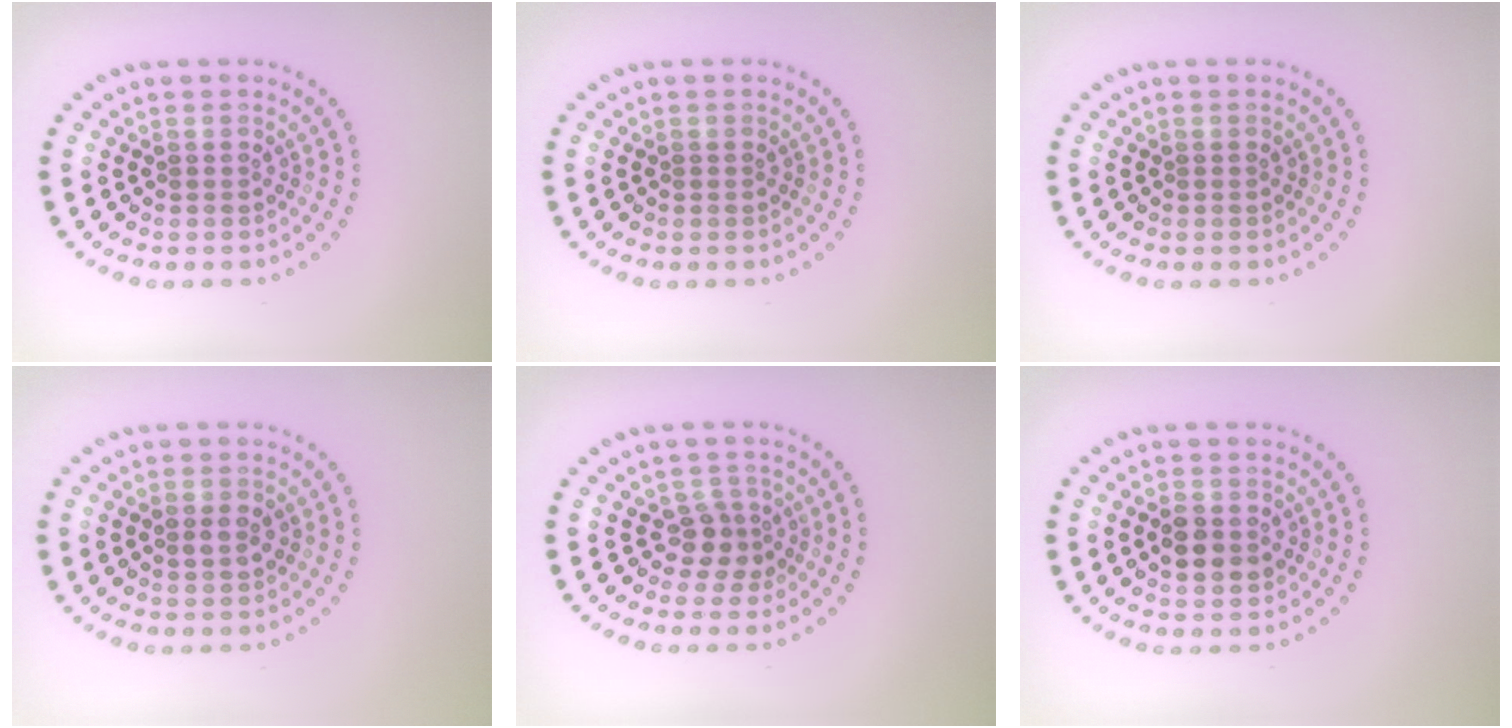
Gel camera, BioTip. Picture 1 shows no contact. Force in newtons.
{"total": 0.0}
{"total": 0.0}
{"total": 1.7, "press": 1.7, "slide": 0.2}
{"total": 2.2, "press": 1.8, "slide": 1.4}
{"total": 2.8, "press": 2.8, "slide": 0.2}